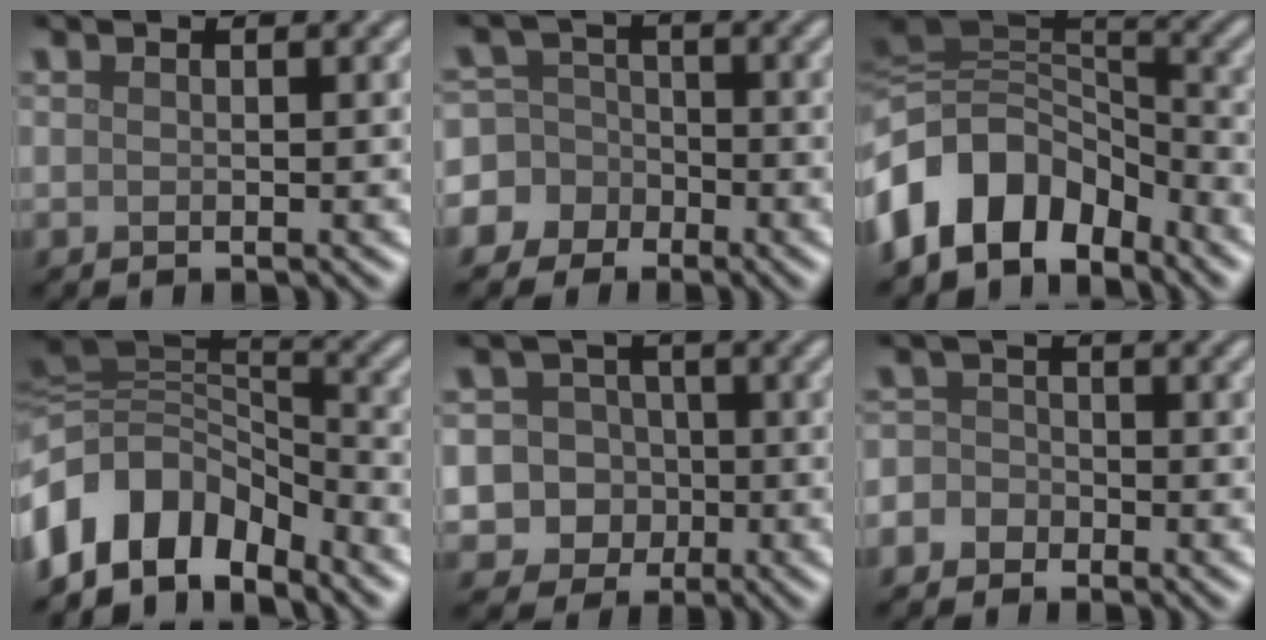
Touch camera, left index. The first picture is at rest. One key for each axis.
{"total": 6.7, "fx": -2.5, "fy": 6.1, "fz": 0.6, "tx": -0.004, "ty": 0.018, "tz": -0.078}
{"total": 10.1, "fx": -5.3, "fy": 6.7, "fz": 5.4, "tx": -0.097, "ty": 0.008, "tz": -0.108}
{"total": 9.8, "fx": -5.7, "fy": 6.3, "fz": 5.0, "tx": -0.091, "ty": 0.005, "tz": -0.111}
{"total": 9.2, "fx": -1.8, "fy": 8.7, "fz": 2.2, "tx": -0.042, "ty": 0.005, "tz": -0.059}
{"total": 2.8, "fx": -1.4, "fy": 2.3, "fz": 0.4, "tx": 0.020, "ty": 0.010, "tz": -0.040}